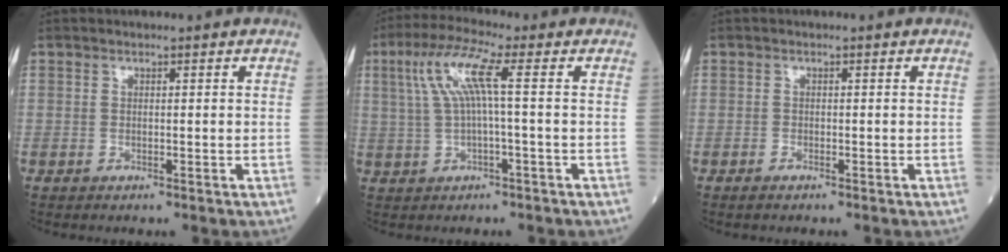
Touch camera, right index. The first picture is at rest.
{"total": 7.1, "force": [1.5, 0.1, 6.9], "torque": [-0.148, 0.026, 0.036]}
{"total": 0.7, "force": [-0.6, 0.2, 0.3], "torque": [-0.014, -0.003, -0.010]}